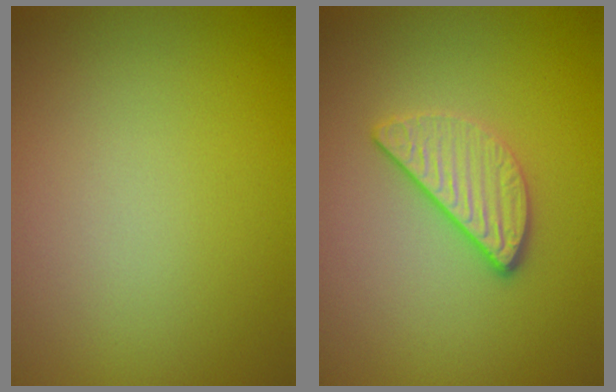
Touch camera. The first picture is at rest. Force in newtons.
{"total": 2.9, "press": 2.4, "slide": 1.6}